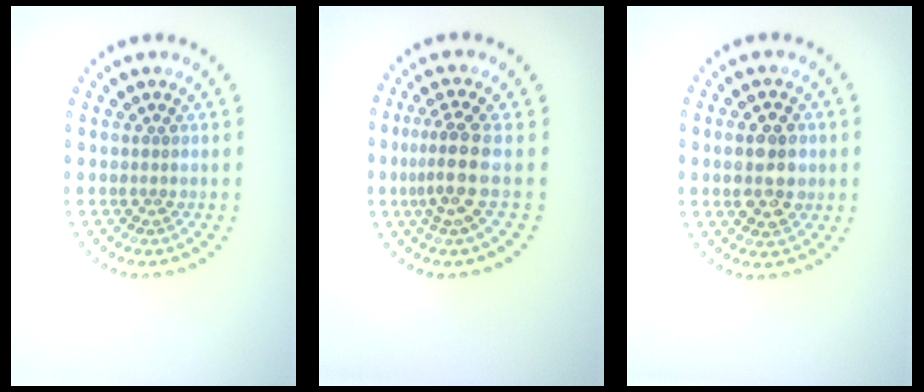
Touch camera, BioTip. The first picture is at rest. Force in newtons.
{"total": 3.2, "press": 2.4, "slide": 2.2}
{"total": 4.4, "press": 4.3, "slide": 0.4}